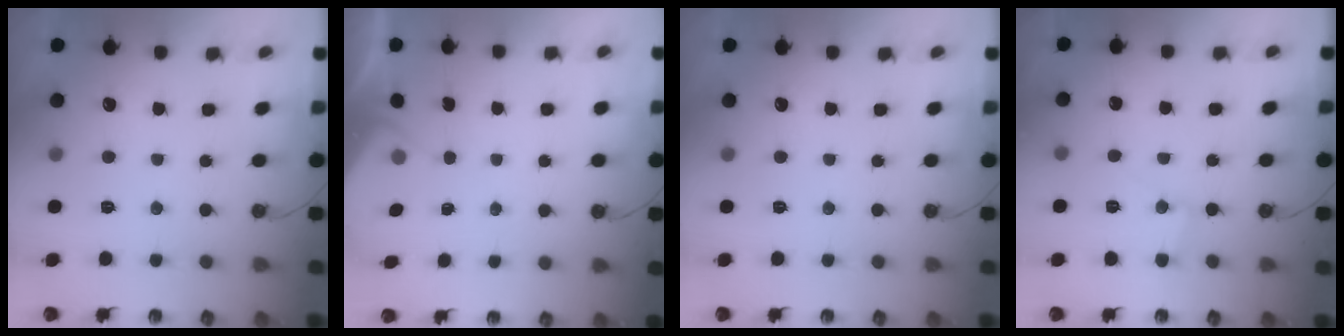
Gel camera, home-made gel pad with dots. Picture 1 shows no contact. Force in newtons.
{"total": 2.0, "press": 1.9, "slide": 0.4}
{"total": 0.0}
{"total": 6.2, "press": 6.2, "slide": 0.2}